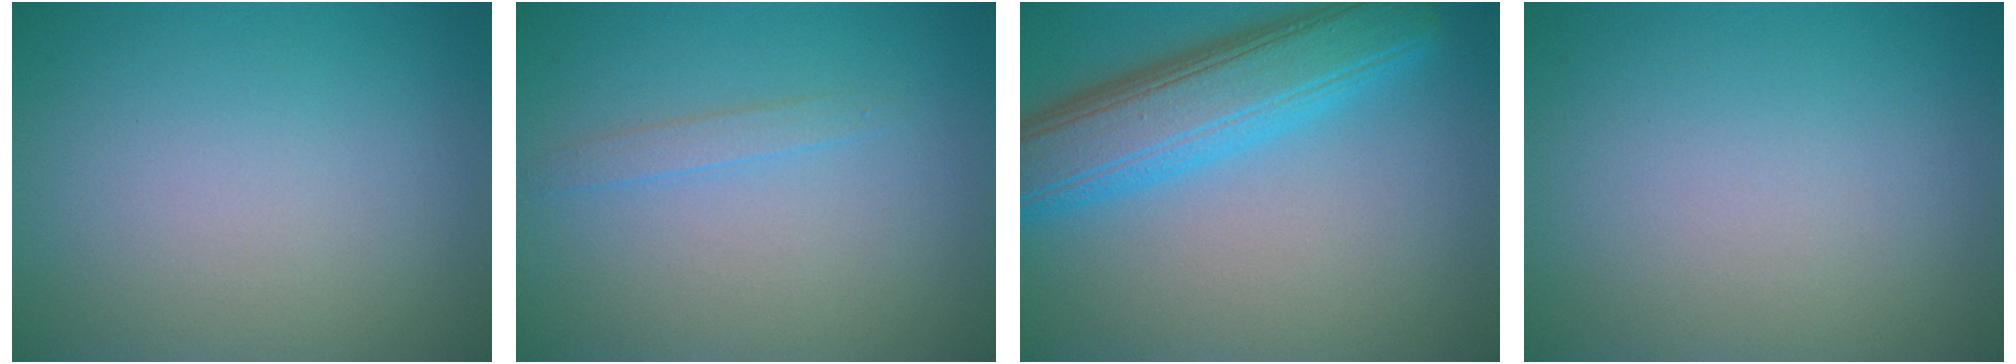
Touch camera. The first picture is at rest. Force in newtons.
{"total": 1.1, "press": 1.1, "slide": 0.2}
{"total": 8.1, "press": 8.1, "slide": 0.2}
{"total": 0.0}